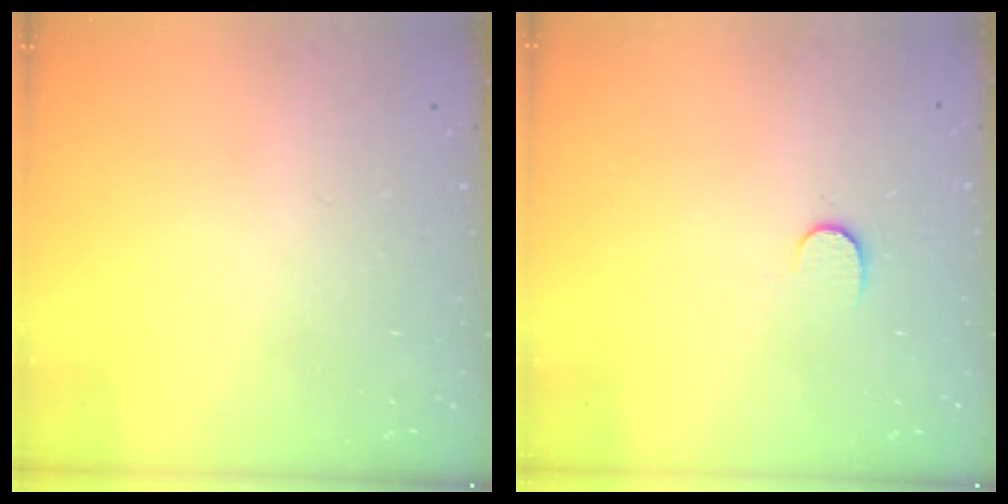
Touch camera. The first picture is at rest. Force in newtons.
{"total": 6.3, "press": 6.3, "slide": 0.5}